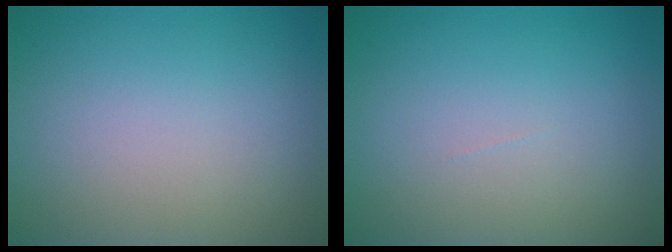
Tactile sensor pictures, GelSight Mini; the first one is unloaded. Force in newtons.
{"total": 0.0}